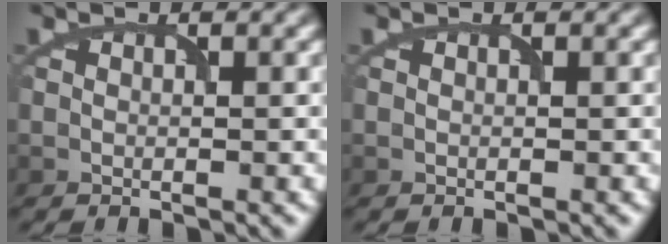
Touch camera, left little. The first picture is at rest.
{"total": 0.0}